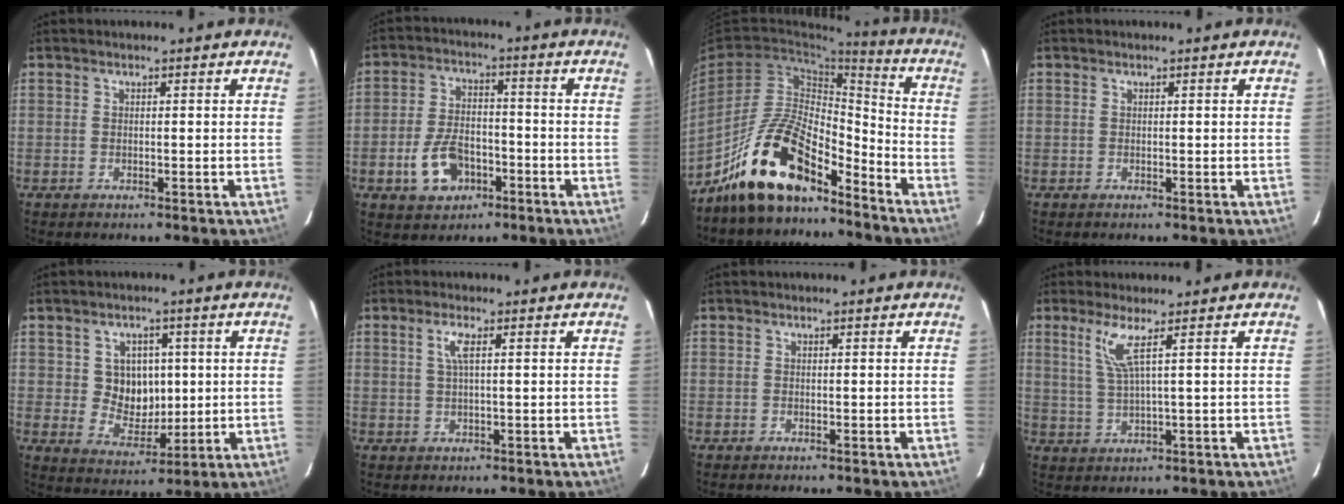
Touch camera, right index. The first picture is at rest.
{"total": 9.2, "force": [-4.1, 5.8, 6.0], "torque": [-0.129, 0.011, -0.062]}
{"total": 16.2, "force": [-12.3, 5.6, 8.8], "torque": [-0.173, 0.020, -0.219]}
{"total": 0.0}
{"total": 7.7, "force": [1.2, 6.9, 3.1], "torque": [-0.056, 0.007, 0.033]}
{"total": 2.5, "force": [0.8, 0.0, 2.4], "torque": [-0.048, 0.002, 0.016]}
{"total": 0.0}
{"total": 4.5, "force": [2.2, -0.7, 3.8], "torque": [-0.075, -0.007, 0.049]}